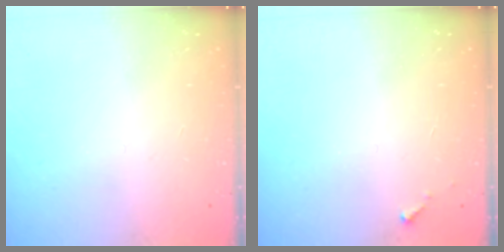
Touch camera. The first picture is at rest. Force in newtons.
{"total": 2.8, "press": 2.8, "slide": 0.1}